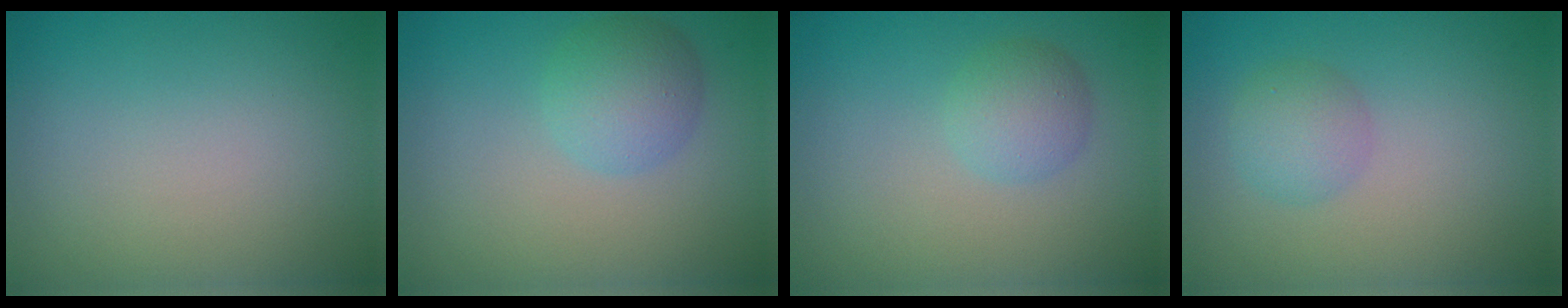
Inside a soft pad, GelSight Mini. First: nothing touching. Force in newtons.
{"total": 3.5, "press": 3.5, "slide": 0.2}
{"total": 2.5, "press": 2.5, "slide": 0.1}
{"total": 2.4, "press": 2.4, "slide": 0.0}